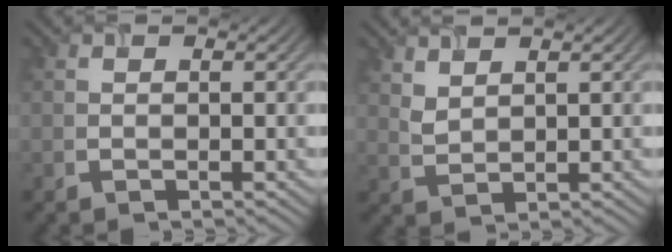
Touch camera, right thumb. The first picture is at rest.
{"total": 2.6, "force": [2.1, 0.9, 1.2], "torque": [-0.032, -0.002, 0.049]}